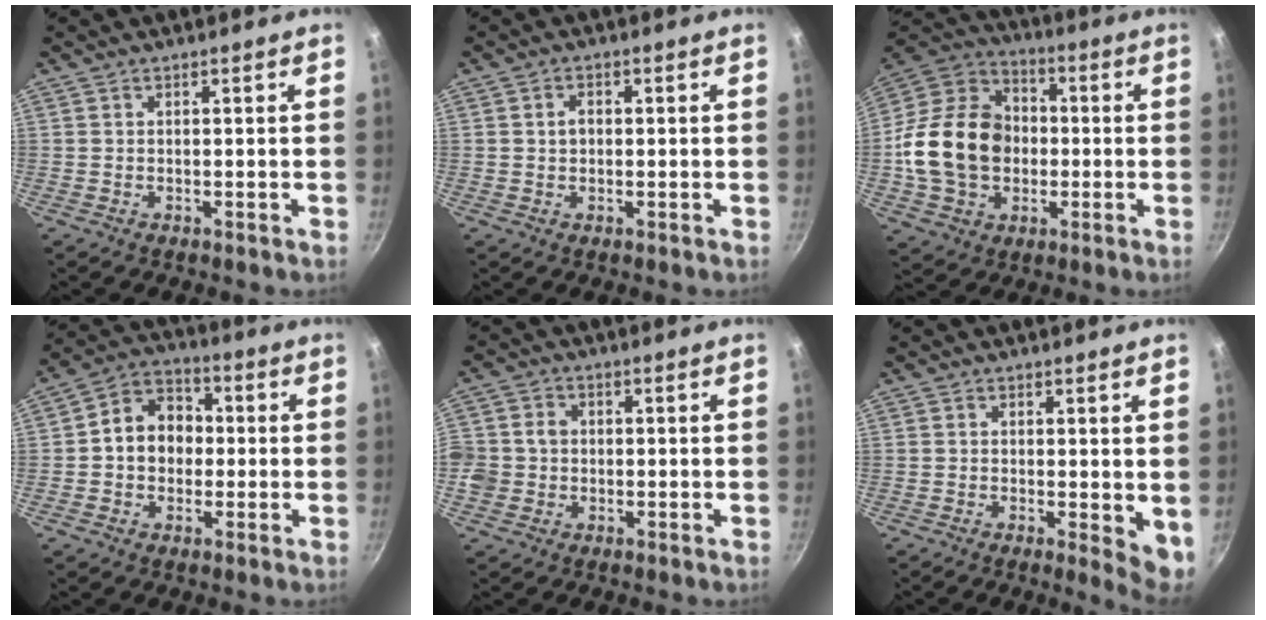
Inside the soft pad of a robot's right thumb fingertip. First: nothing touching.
{"total": 2.2, "force": [0.2, 1.7, 1.4], "torque": [-0.014, 0.008, 0.002]}
{"total": 19.8, "force": [-1.6, 15.6, 12.1], "torque": [-0.190, 0.033, -0.033]}
{"total": 10.2, "force": [-0.2, 8.3, 5.9], "torque": [-0.057, 0.026, -0.020]}
{"total": 8.1, "force": [-1.0, 7.4, 3.2], "torque": [-0.061, 0.018, -0.028]}
{"total": 5.1, "force": [0.1, 1.9, 4.7], "torque": [-0.054, -0.010, 0.002]}